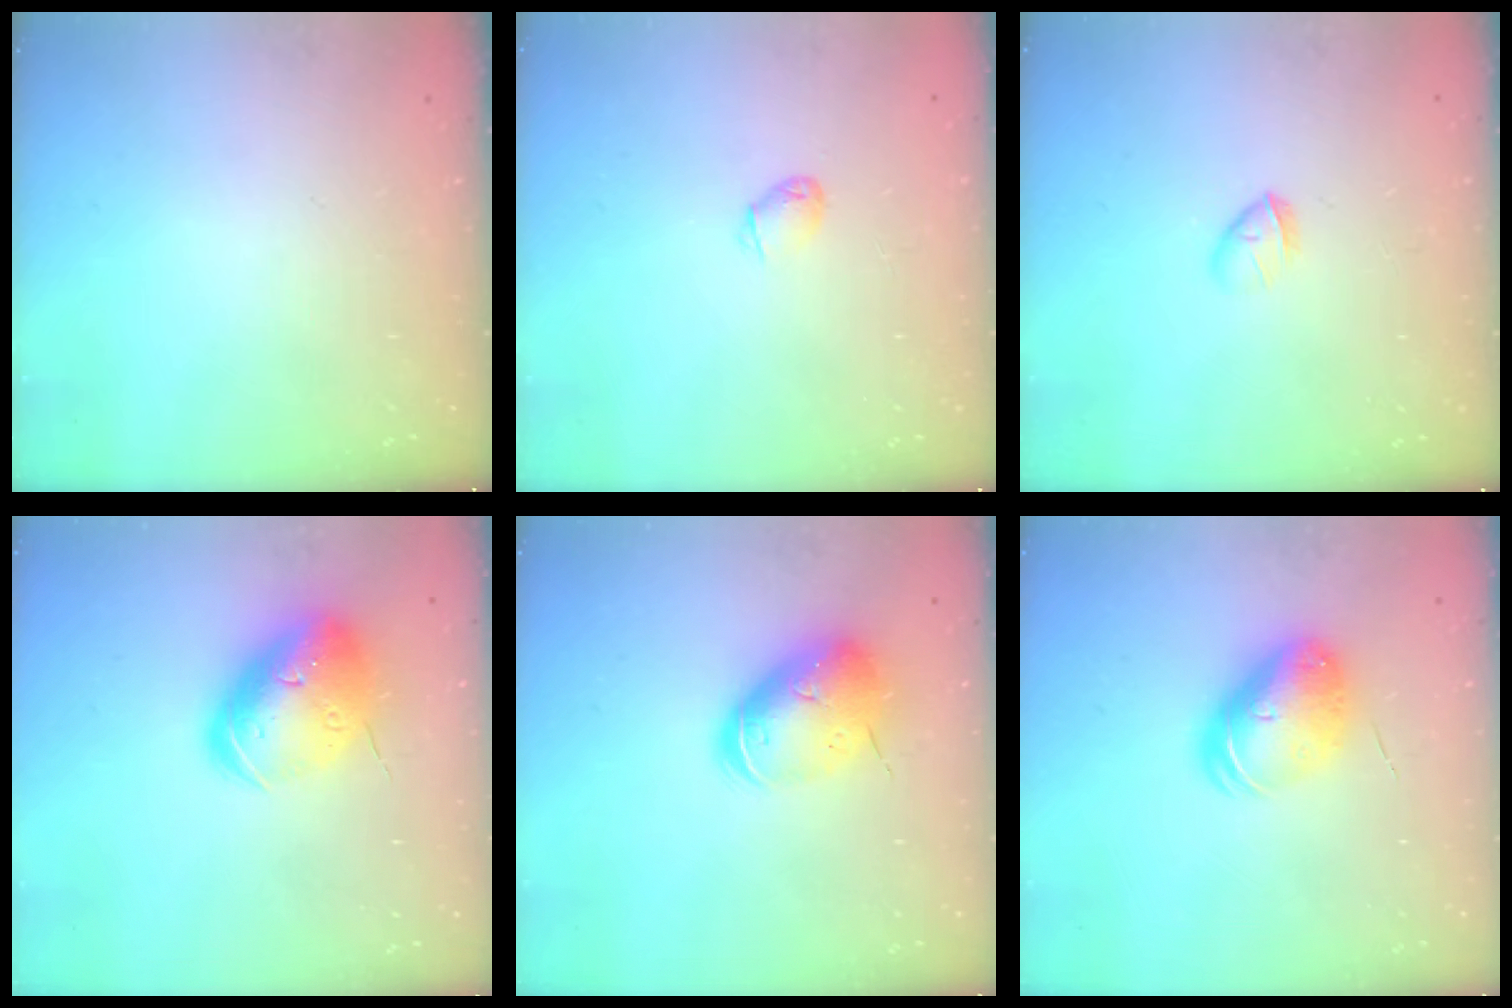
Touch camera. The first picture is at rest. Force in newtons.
{"total": 2.3, "press": 2.3, "slide": 0.5}
{"total": 3.4, "press": 3.2, "slide": 1.1}
{"total": 18.3, "press": 18.0, "slide": 2.9}
{"total": 13.6, "press": 13.4, "slide": 2.3}
{"total": 9.3, "press": 9.1, "slide": 1.8}